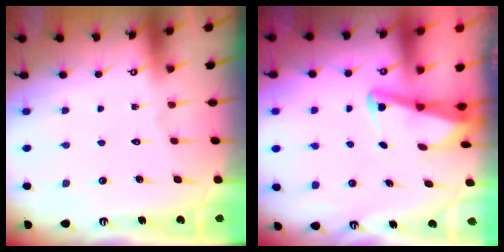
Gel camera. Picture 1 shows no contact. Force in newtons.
{"total": 3.0, "press": 3.0, "slide": 0.3}